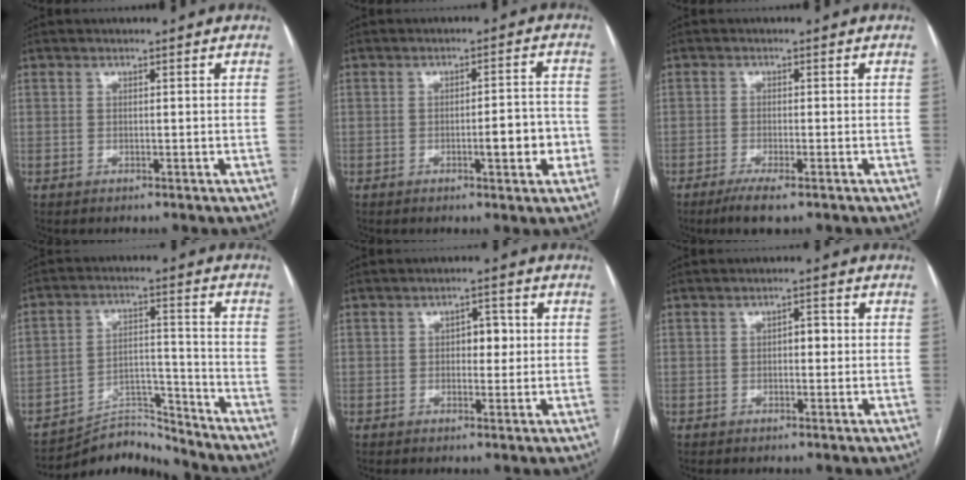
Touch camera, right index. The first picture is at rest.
{"total": 5.8, "force": [-2.0, 1.1, 5.3], "torque": [-0.070, 0.010, -0.024]}
{"total": 4.2, "force": [-2.8, 0.5, 3.0], "torque": [-0.055, -0.010, -0.048]}
{"total": 7.9, "force": [-7.6, 0.9, -1.8], "torque": [0.041, 0.043, -0.132]}
{"total": 3.3, "force": [0.3, 1.9, 2.7], "torque": [-0.036, 0.010, 0.006]}
{"total": 2.1, "force": [0.0, 1.1, 1.8], "torque": [-0.024, 0.011, -0.001]}